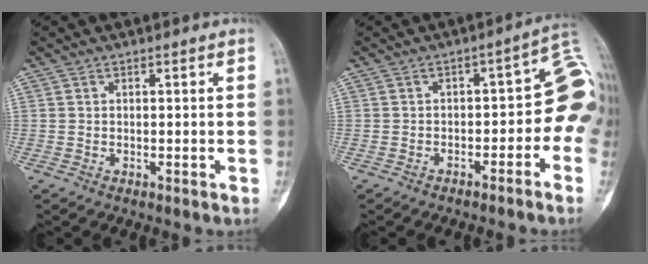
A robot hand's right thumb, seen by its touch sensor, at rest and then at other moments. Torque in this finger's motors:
{"motor_torque": [0.33, 0.15, 0.56, -0.27, 0.12]}